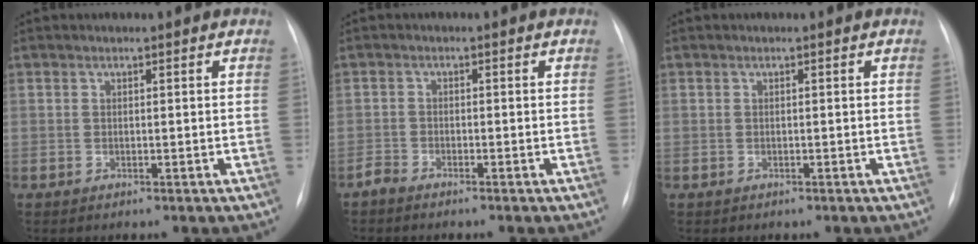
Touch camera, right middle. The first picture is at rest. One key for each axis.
{"total": 1.5, "fx": -1.5, "fy": 0.1, "fz": 0.3, "tx": -0.011, "ty": -0.002, "tz": -0.029}
{"total": 0.0}